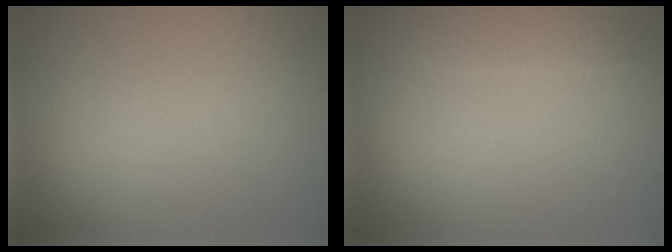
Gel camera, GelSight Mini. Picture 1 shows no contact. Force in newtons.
{"total": 1.3, "press": 1.3, "slide": 0.1}